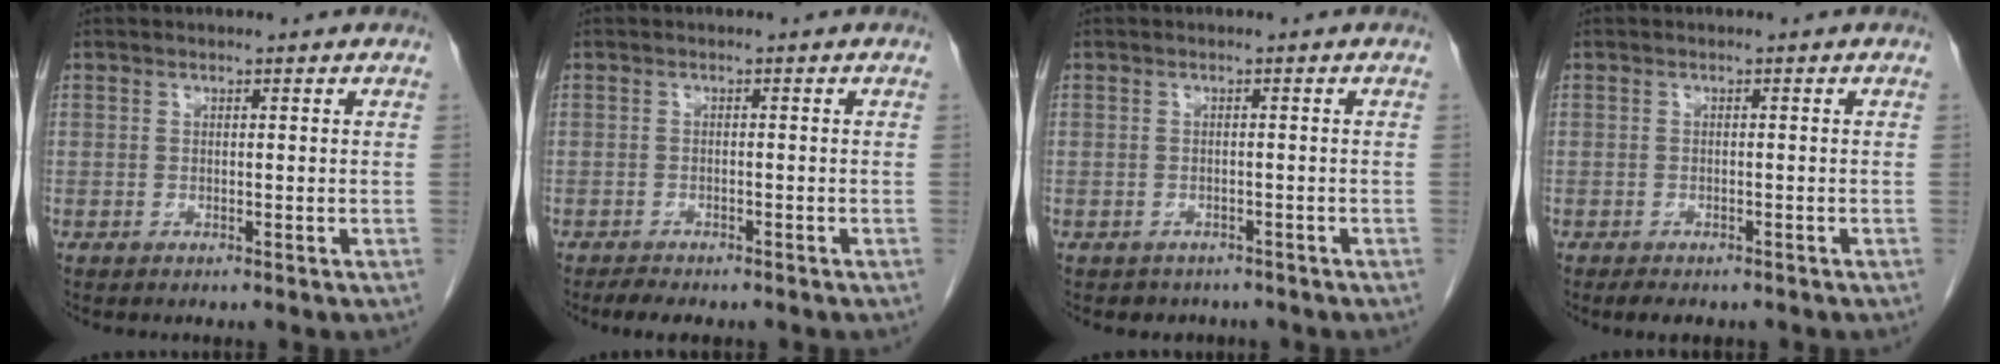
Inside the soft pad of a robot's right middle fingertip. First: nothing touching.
{"total": 3.0, "force": [-2.5, 0.7, 1.4], "torque": [-0.030, -0.009, -0.035]}
{"total": 3.3, "force": [-2.7, 1.7, 0.4], "torque": [-0.019, 0.001, -0.034]}
{"total": 3.8, "force": [-3.0, 1.4, 1.8], "torque": [-0.027, -0.008, -0.037]}